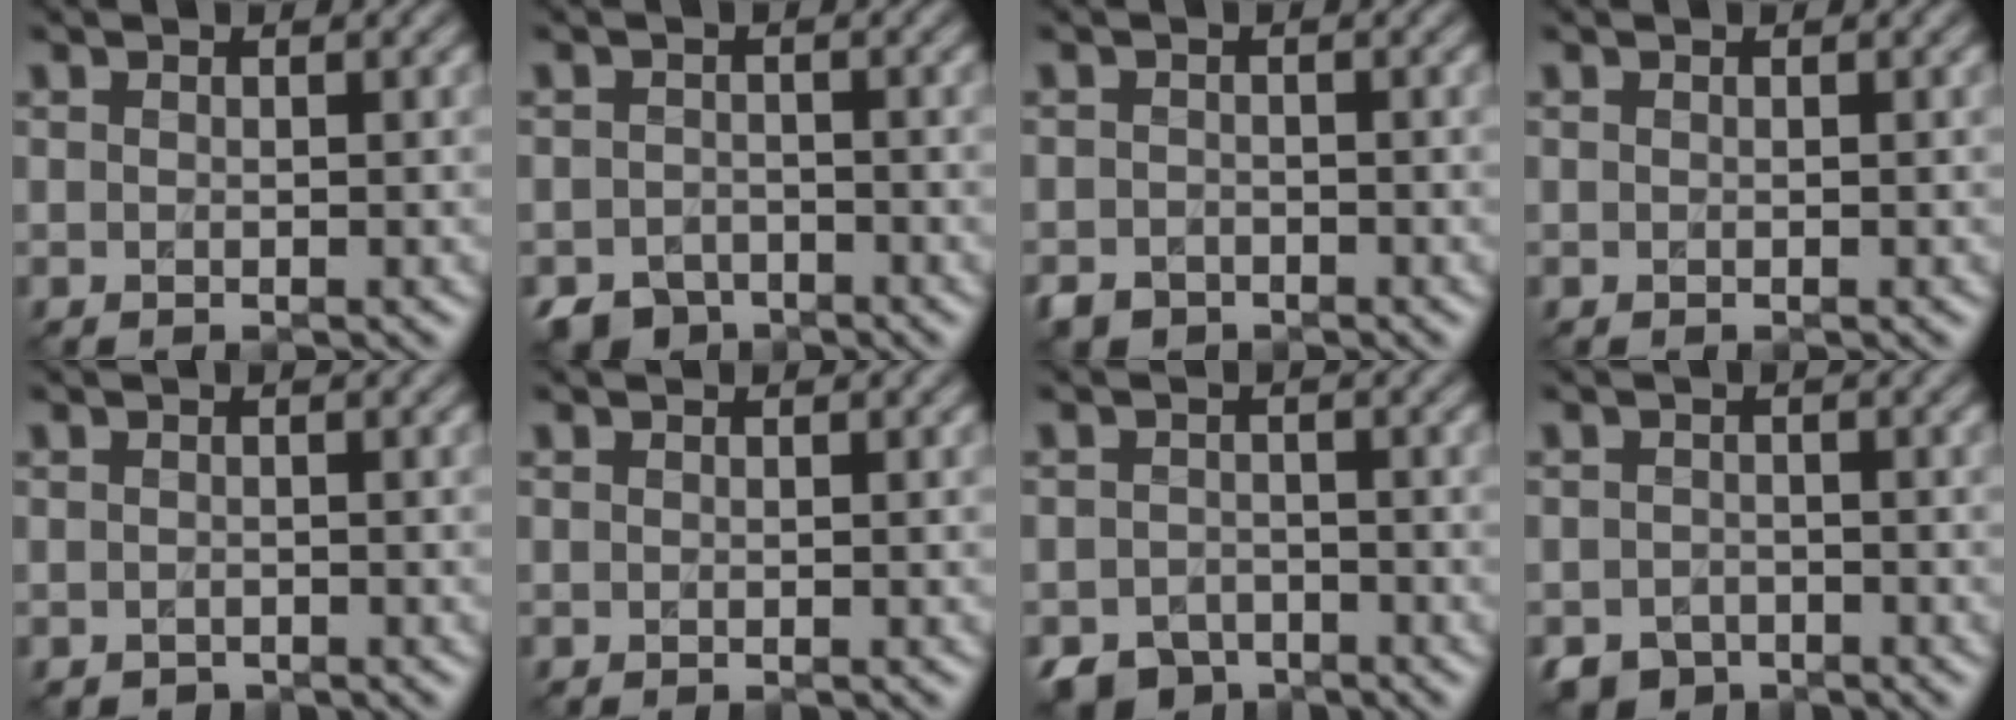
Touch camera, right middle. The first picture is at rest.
{"total": 3.4, "force": [-2.8, 1.9, 0.7], "torque": [-0.007, -0.010, -0.054]}
{"total": 2.1, "force": [-1.7, 1.2, 0.2], "torque": [-0.003, -0.007, -0.036]}
{"total": 0.0}
{"total": 0.7, "force": [-0.5, 0.5, 0.0], "torque": [0.001, -0.007, -0.007]}
{"total": 0.0}
{"total": 3.8, "force": [-3.0, 2.2, 0.9], "torque": [-0.010, -0.012, -0.058]}
{"total": 3.3, "force": [-2.5, 2.0, 0.7], "torque": [-0.008, -0.014, -0.047]}